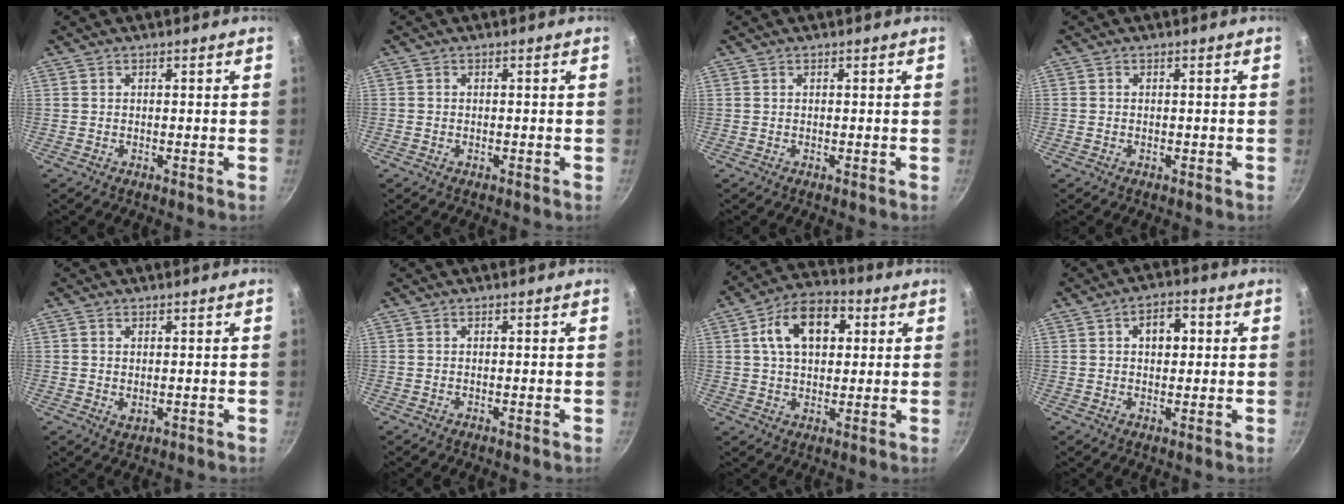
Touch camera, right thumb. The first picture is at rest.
{"total": 0.7, "force": [-0.4, 0.6, 0.1], "torque": [-0.003, 0.004, -0.006]}
{"total": 0.0}
{"total": 0.7, "force": [-0.3, 0.6, 0.2], "torque": [-0.004, 0.003, -0.005]}
{"total": 1.8, "force": [0.3, 1.3, 1.3], "torque": [-0.022, -0.002, 0.007]}
{"total": 0.0}
{"total": 13.4, "force": [3.7, 8.7, 9.5], "torque": [-0.127, 0.016, 0.050]}
{"total": 5.9, "force": [1.4, 3.9, 4.2], "torque": [-0.035, 0.012, 0.015]}